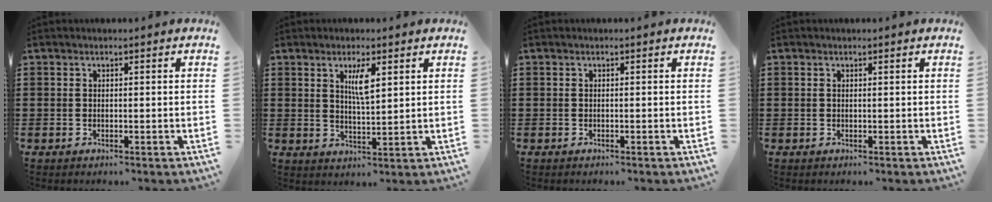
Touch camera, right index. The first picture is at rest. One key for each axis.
{"total": 4.0, "fx": 1.7, "fy": 1.0, "fz": 3.5, "tx": -0.066, "ty": 0.003, "tz": 0.026}
{"total": 0.0}
{"total": 0.0}